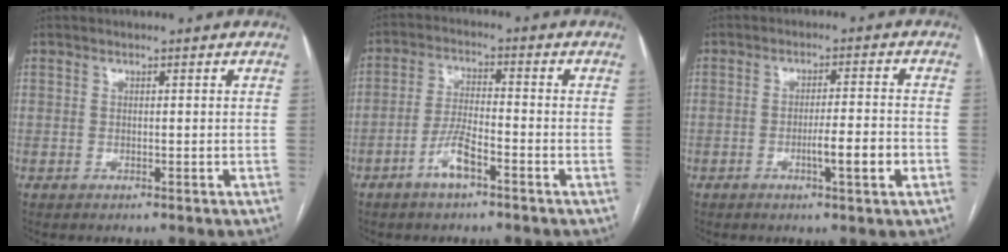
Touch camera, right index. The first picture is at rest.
{"total": 5.6, "force": [-3.2, 1.3, 4.4], "torque": [-0.095, 0.006, -0.062]}
{"total": 5.7, "force": [-2.1, 0.1, 5.2], "torque": [-0.079, -0.002, -0.031]}